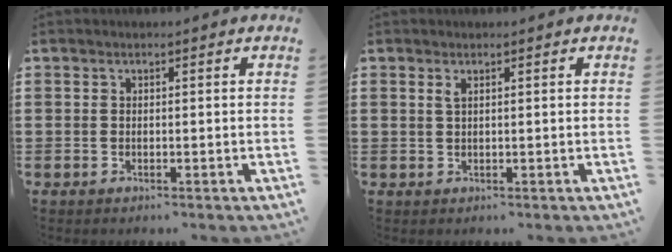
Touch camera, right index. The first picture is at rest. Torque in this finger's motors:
{"motor_torque": [0.01, 0.01, 0.00, 0.04]}